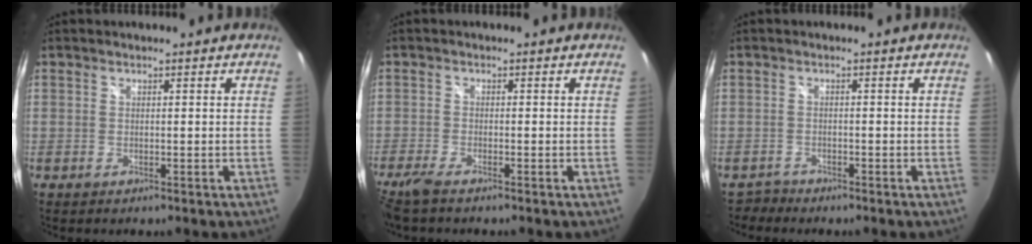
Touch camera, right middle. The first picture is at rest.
{"total": 4.1, "force": [-3.3, 0.2, 2.4], "torque": [-0.064, -0.016, -0.067]}
{"total": 1.7, "force": [-1.5, 0.6, -0.4], "torque": [0.004, 0.001, -0.030]}